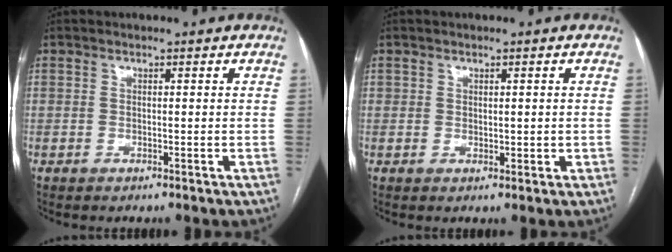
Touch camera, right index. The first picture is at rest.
{"total": 1.5, "force": [0.2, 1.2, 0.9], "torque": [-0.012, 0.002, 0.006]}